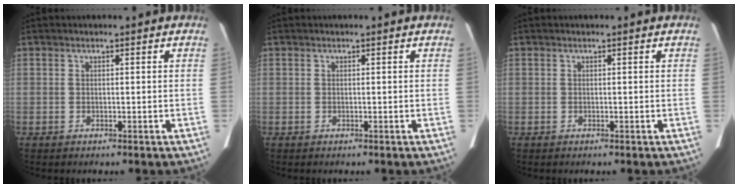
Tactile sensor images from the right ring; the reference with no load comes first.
{"total": 0.0}
{"total": 0.0}